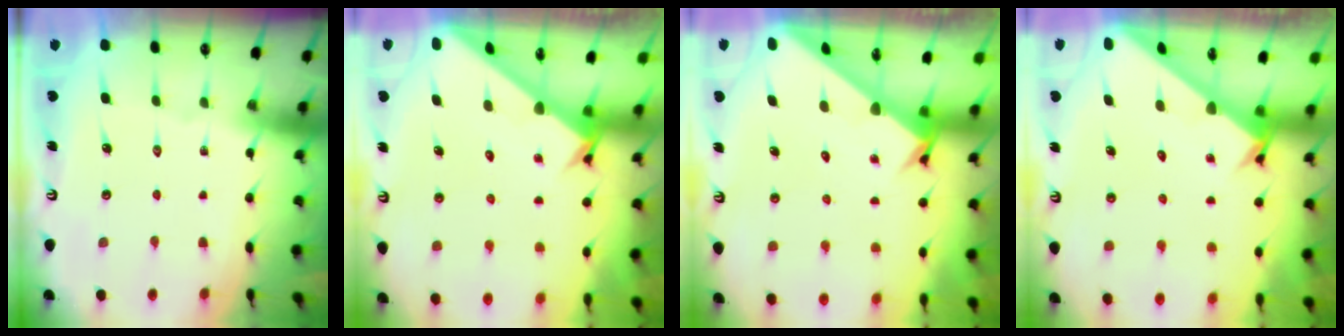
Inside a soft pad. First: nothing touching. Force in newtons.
{"total": 2.7, "press": 2.7, "slide": 0.3}
{"total": 2.7, "press": 2.7, "slide": 0.3}
{"total": 2.8, "press": 2.7, "slide": 0.3}